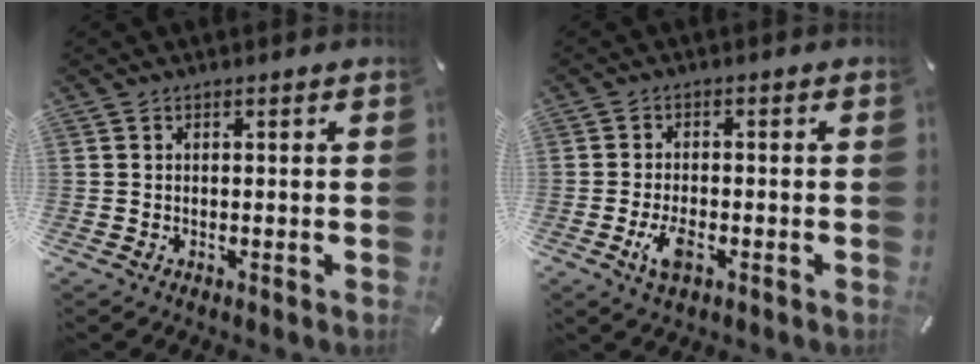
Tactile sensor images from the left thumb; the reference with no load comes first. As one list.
[{"total": 4.8, "force": [-1.9, 2.2, 3.8], "torque": [-0.087, 0.001, -0.038]}]